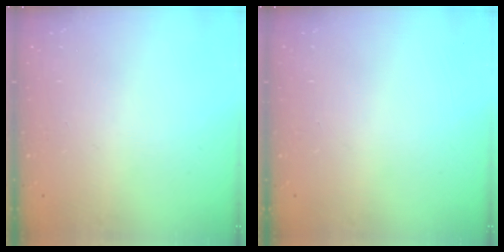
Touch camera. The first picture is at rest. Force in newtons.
{"total": 0.0}